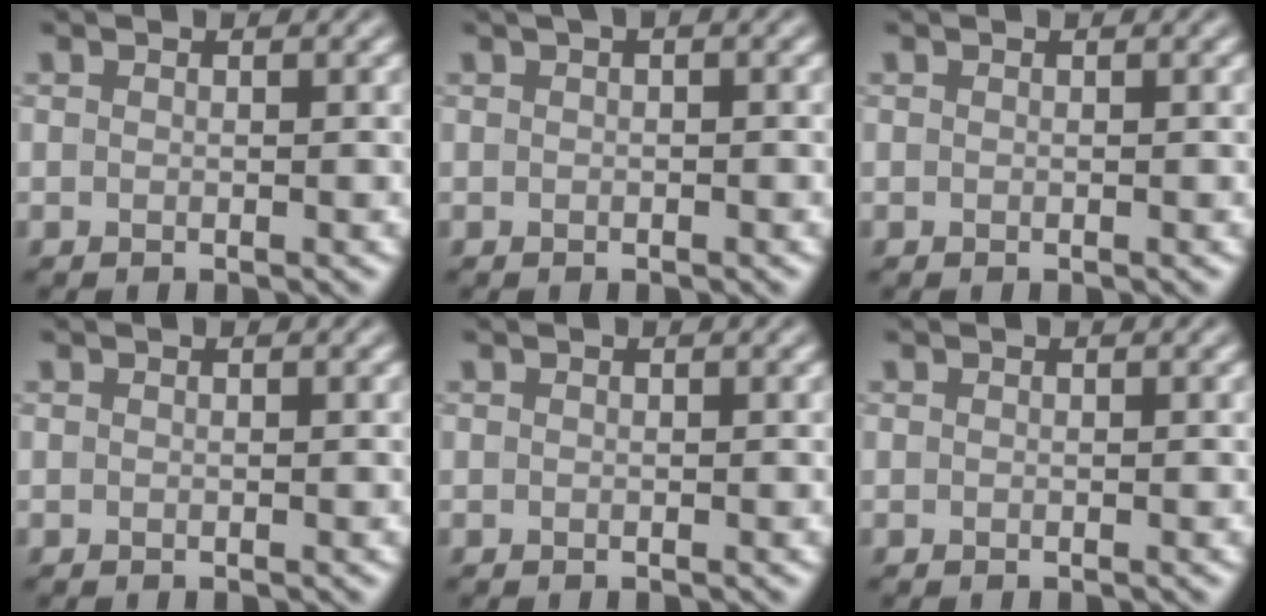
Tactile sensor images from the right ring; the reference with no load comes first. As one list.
[{"total": 0.9, "force": [0.4, 0.4, 0.7], "torque": [-0.012, 0.006, 0.001]}, {"total": 0.0}, {"total": 0.0}, {"total": 0.0}, {"total": 0.0}]